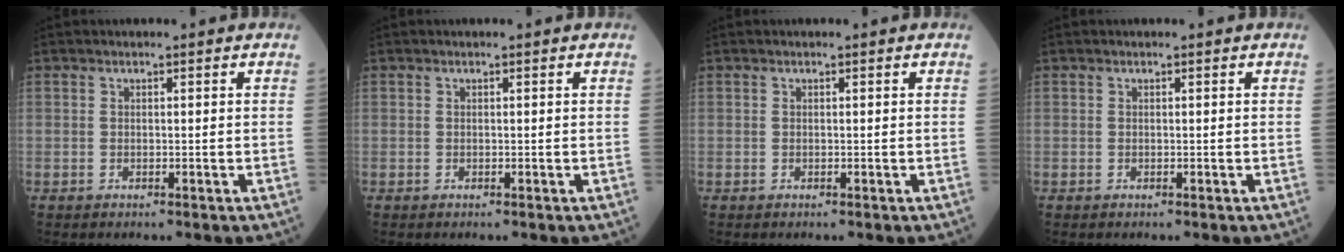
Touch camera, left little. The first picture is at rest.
{"total": 0.0}
{"total": 0.0}
{"total": 0.0}